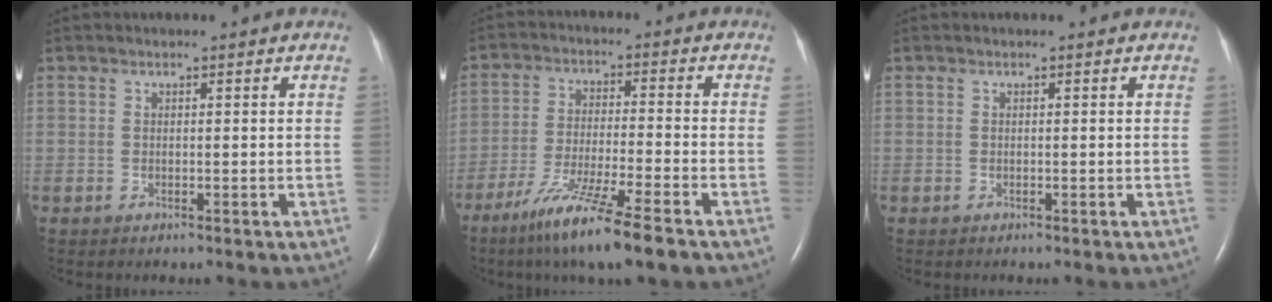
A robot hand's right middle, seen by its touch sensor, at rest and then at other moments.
{"total": 11.5, "force": [-7.8, -0.4, 8.4], "torque": [-0.163, -0.038, -0.138]}
{"total": 0.0}